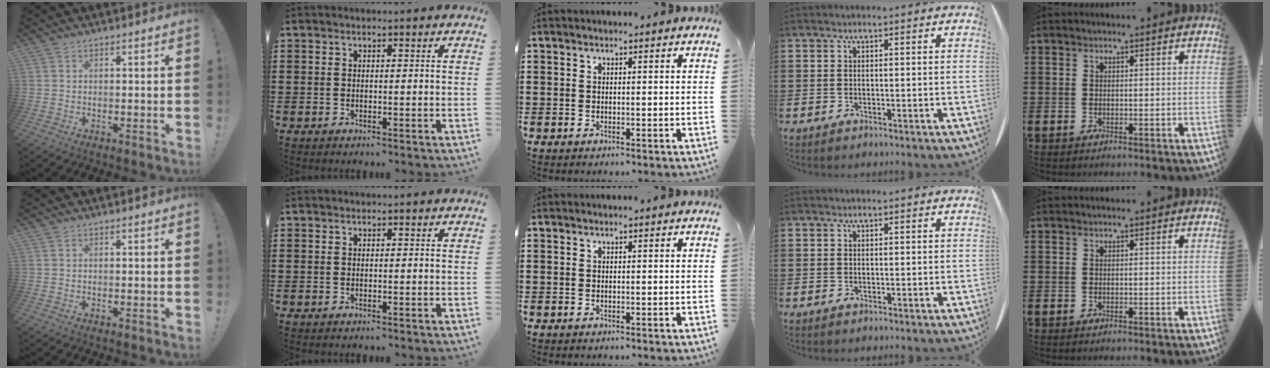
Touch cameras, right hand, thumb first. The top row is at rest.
{}